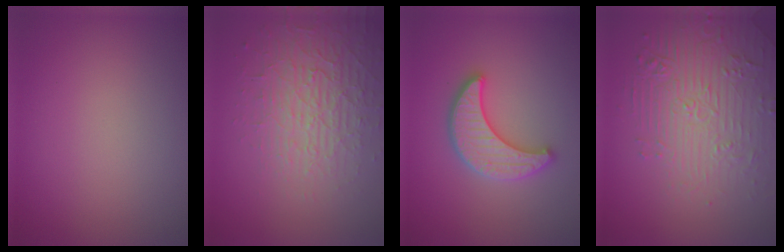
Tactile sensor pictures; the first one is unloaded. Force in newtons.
{"total": 4.2, "press": 3.8, "slide": 1.7}
{"total": 4.8, "press": 4.8, "slide": 0.8}
{"total": 4.4, "press": 4.1, "slide": 1.7}